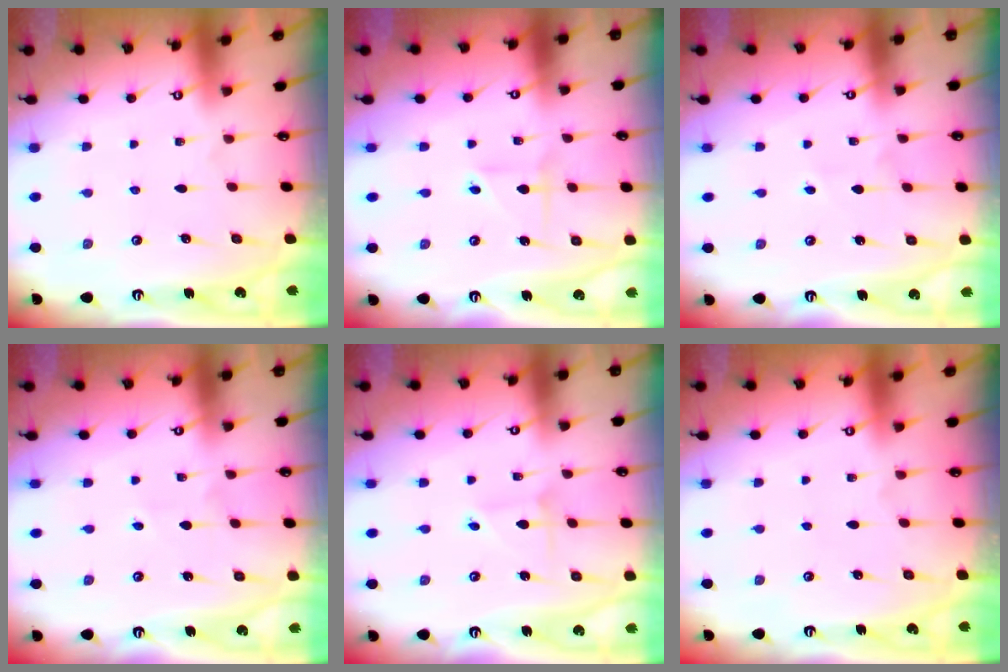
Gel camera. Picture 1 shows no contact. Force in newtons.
{"total": 3.0, "press": 2.9, "slide": 0.7}
{"total": 2.3, "press": 2.2, "slide": 0.7}
{"total": 2.3, "press": 2.2, "slide": 0.7}
{"total": 2.2, "press": 2.2, "slide": 0.1}
{"total": 0.0}